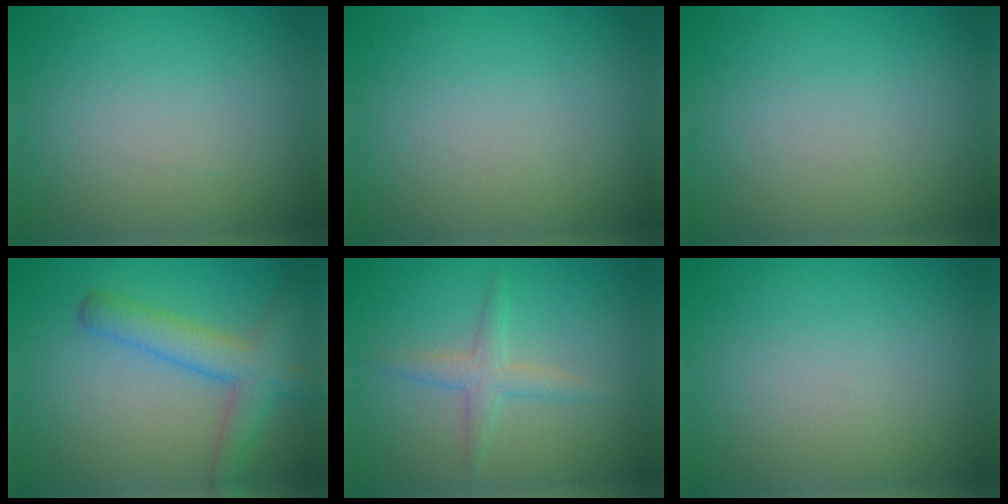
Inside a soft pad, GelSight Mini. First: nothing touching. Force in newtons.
{"total": 0.0}
{"total": 0.0}
{"total": 4.2, "press": 4.2, "slide": 0.1}
{"total": 2.0, "press": 2.0, "slide": 0.1}
{"total": 0.0}